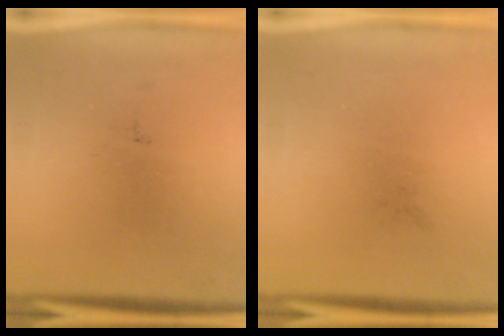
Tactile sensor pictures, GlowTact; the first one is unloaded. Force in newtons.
{"total": 0.0}